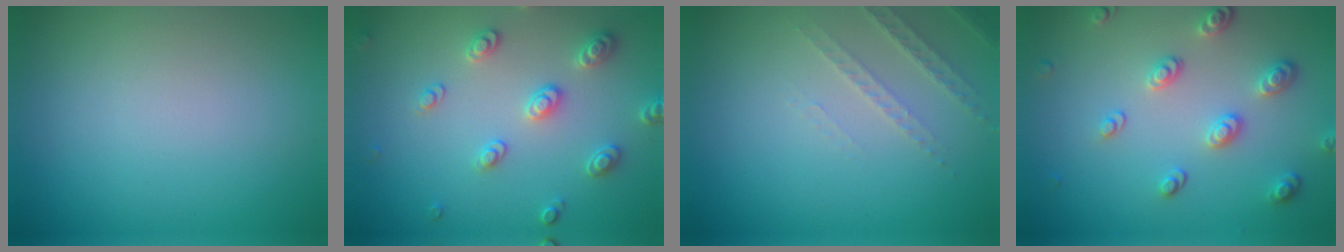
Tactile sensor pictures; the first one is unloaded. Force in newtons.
{"total": 3.0, "press": 2.9, "slide": 0.6}
{"total": 1.9, "press": 1.8, "slide": 0.6}
{"total": 3.2, "press": 2.7, "slide": 1.8}